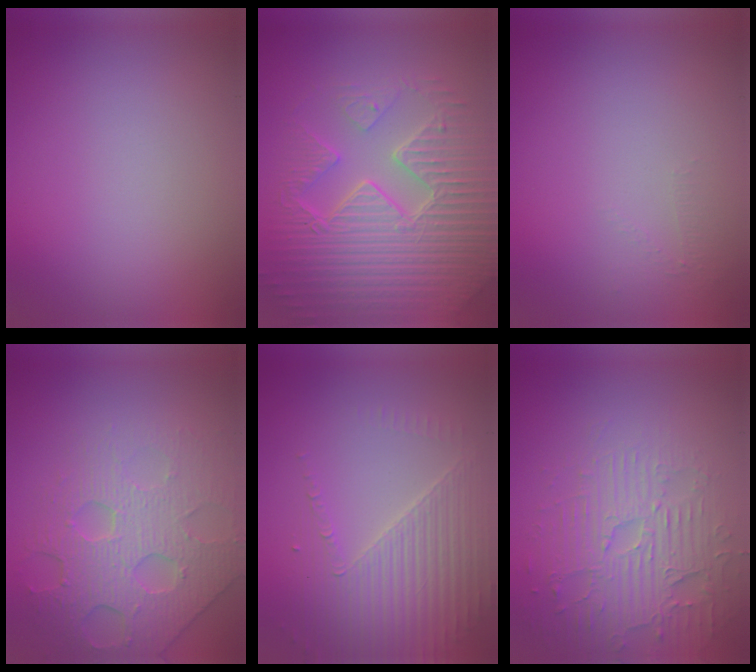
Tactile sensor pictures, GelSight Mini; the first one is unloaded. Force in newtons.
{"total": 9.3, "press": 6.6, "slide": 6.5}
{"total": 0.5, "press": 0.2, "slide": 0.5}
{"total": 6.1, "press": 5.0, "slide": 3.5}
{"total": 4.3, "press": 3.8, "slide": 2.1}
{"total": 4.6, "press": 4.1, "slide": 1.9}